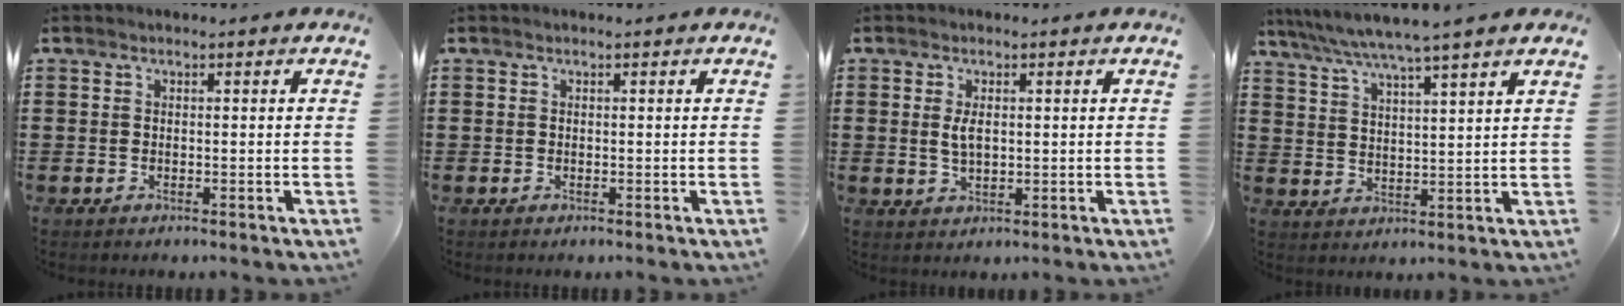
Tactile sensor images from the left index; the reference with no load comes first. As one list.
[{"total": 0.0}, {"total": 2.7, "force": [0.6, 1.2, 2.4], "torque": [-0.051, 0.005, 0.009]}, {"total": 5.5, "force": [4.7, -0.8, 2.7], "torque": [-0.069, -0.027, 0.078]}]